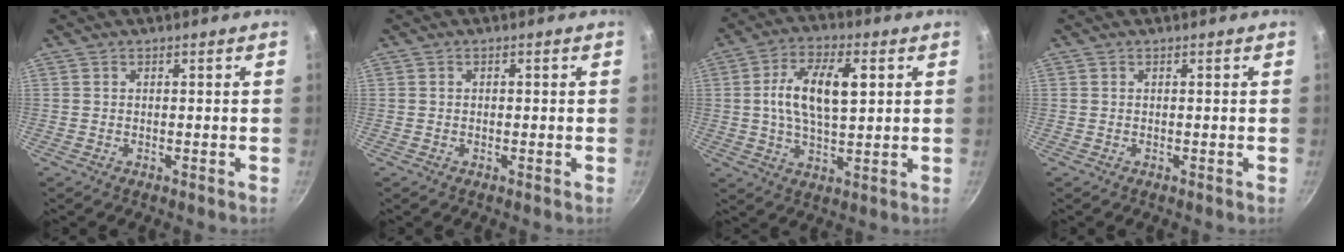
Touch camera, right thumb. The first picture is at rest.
{"total": 0.6, "force": [0.0, 0.5, 0.3], "torque": [-0.003, 0.004, -0.001]}
{"total": 12.2, "force": [2.3, 5.9, 10.5], "torque": [-0.182, 0.006, 0.036]}
{"total": 0.0}